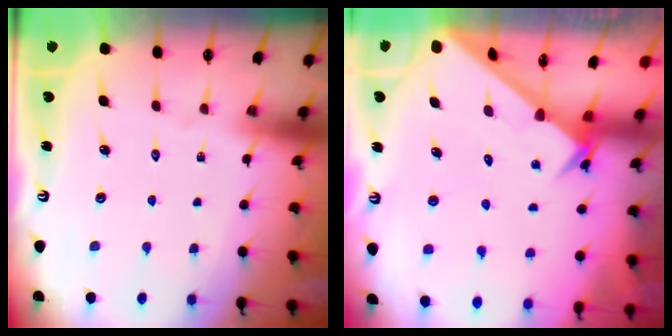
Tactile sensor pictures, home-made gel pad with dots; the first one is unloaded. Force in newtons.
{"total": 2.5, "press": 2.5, "slide": 0.2}